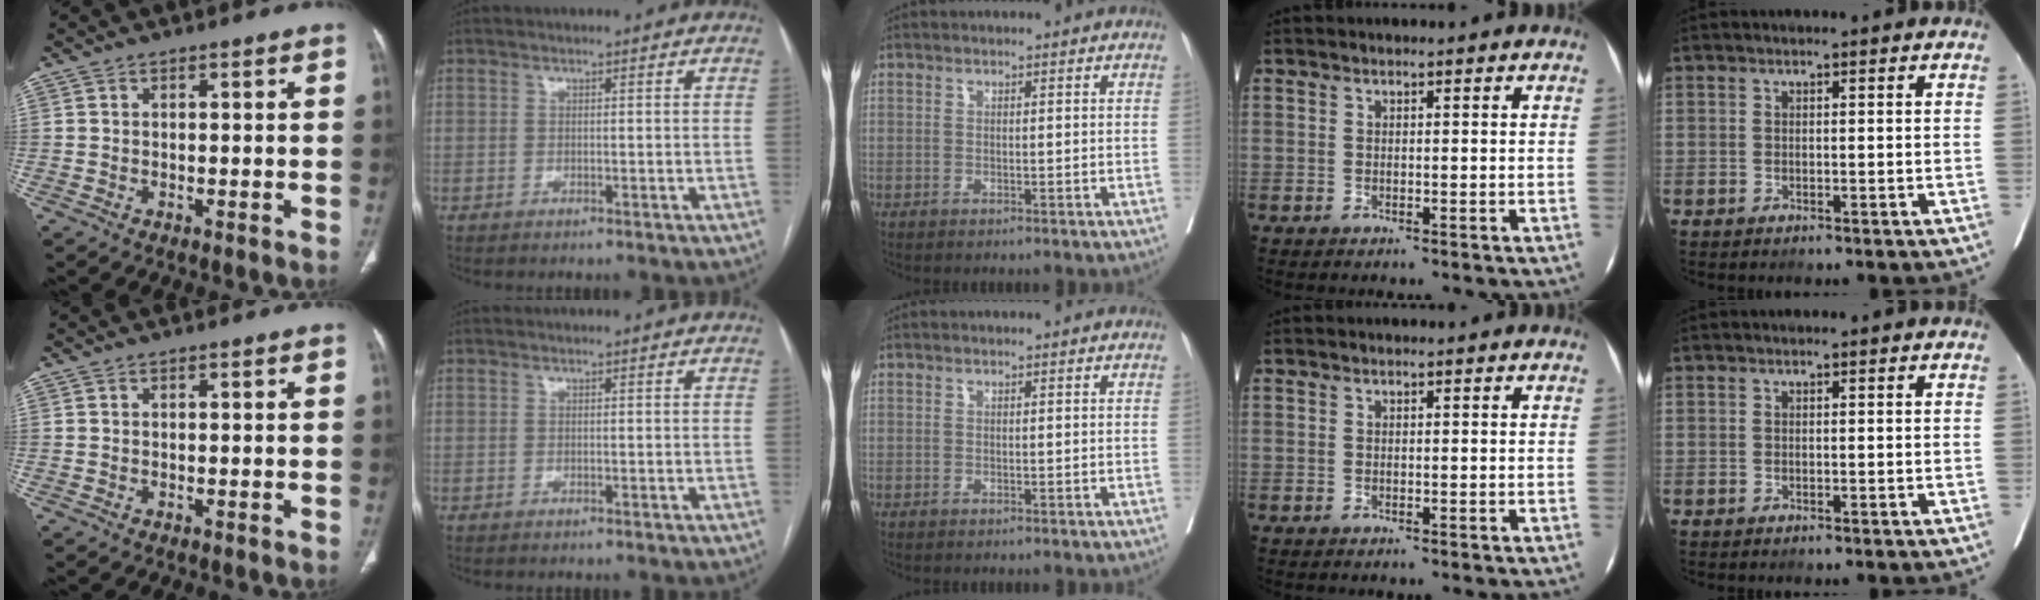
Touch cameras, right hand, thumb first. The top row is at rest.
{}